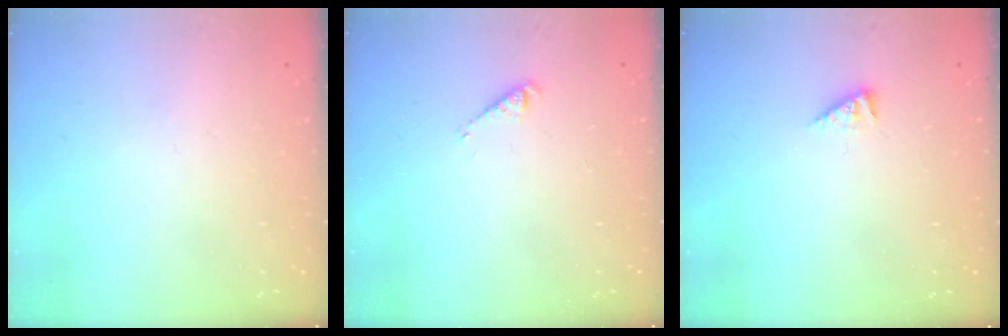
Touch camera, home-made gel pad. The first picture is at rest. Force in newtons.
{"total": 2.6, "press": 2.6, "slide": 0.5}
{"total": 1.8, "press": 1.8, "slide": 0.4}